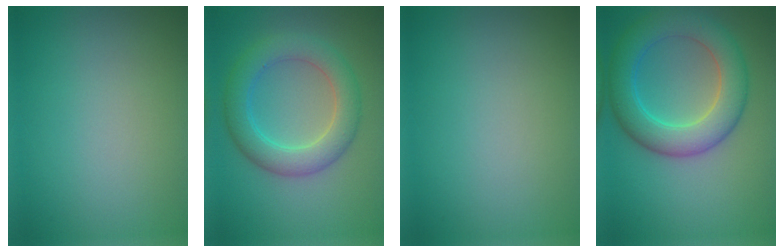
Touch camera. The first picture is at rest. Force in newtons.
{"total": 5.2, "press": 5.2, "slide": 0.1}
{"total": 0.0}
{"total": 6.9, "press": 6.9, "slide": 0.3}